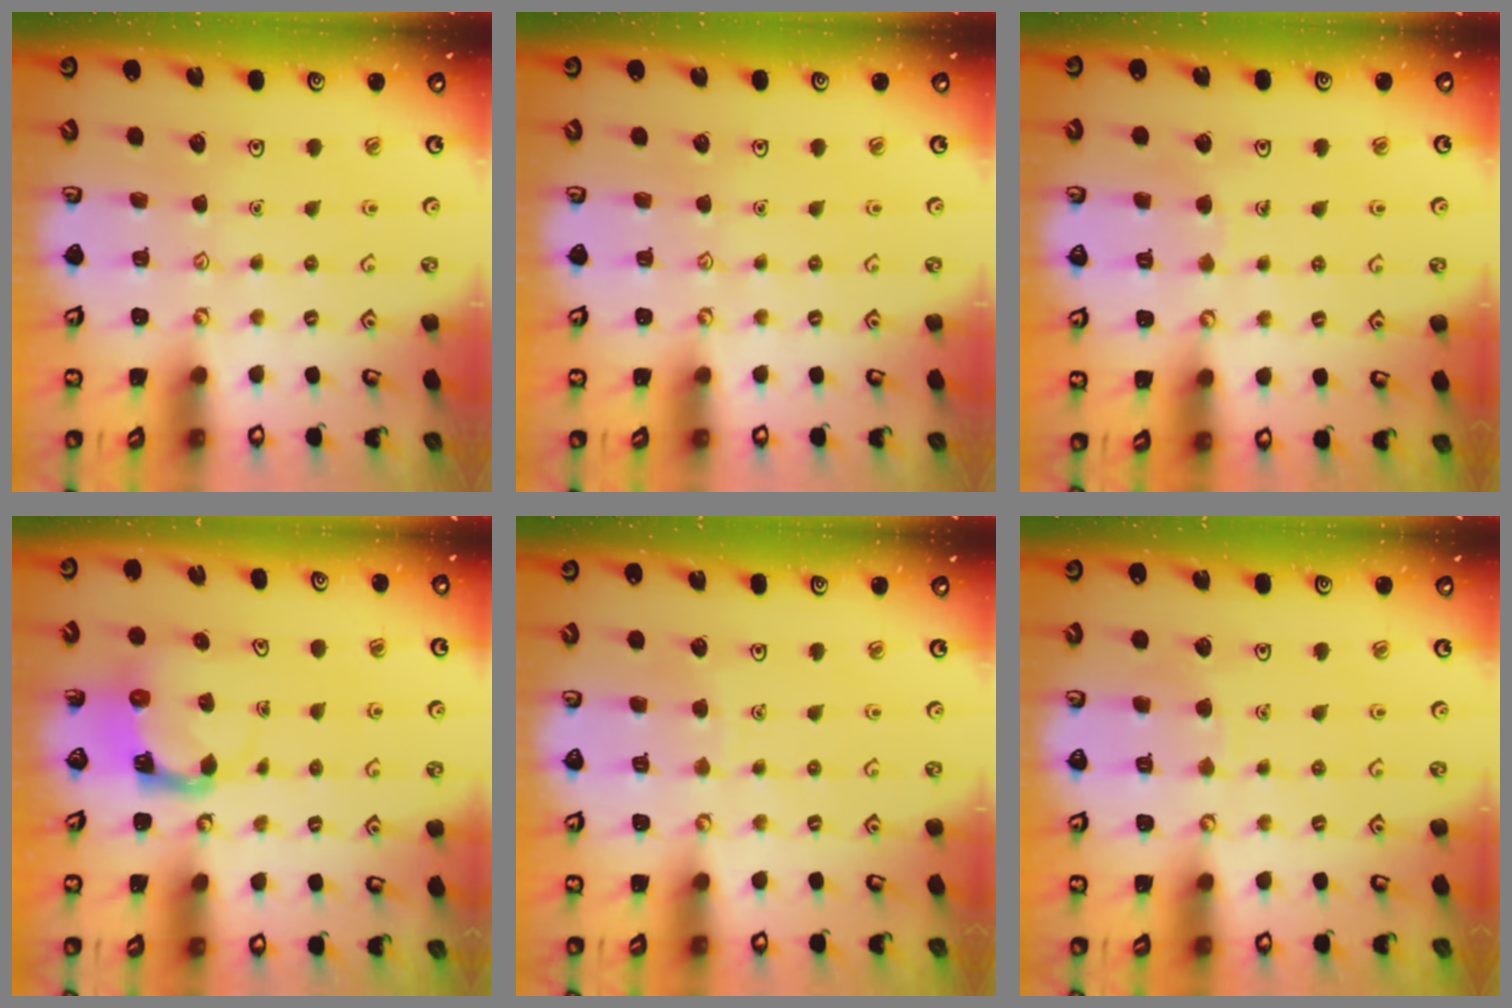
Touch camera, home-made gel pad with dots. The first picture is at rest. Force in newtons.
{"total": 0.0}
{"total": 2.3, "press": 2.3, "slide": 0.1}
{"total": 3.9, "press": 3.9, "slide": 0.7}
{"total": 2.8, "press": 2.8, "slide": 0.1}
{"total": 3.9, "press": 3.9, "slide": 0.4}